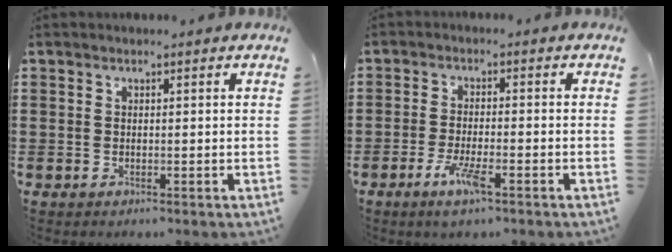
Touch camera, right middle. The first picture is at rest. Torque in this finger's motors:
{"motor_torque": [0.84, -0.52, 0.27, 0.08]}